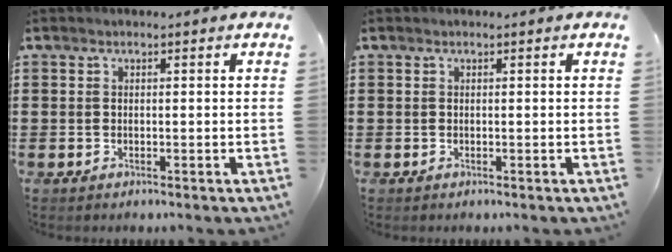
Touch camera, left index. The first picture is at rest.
{"total": 0.0}